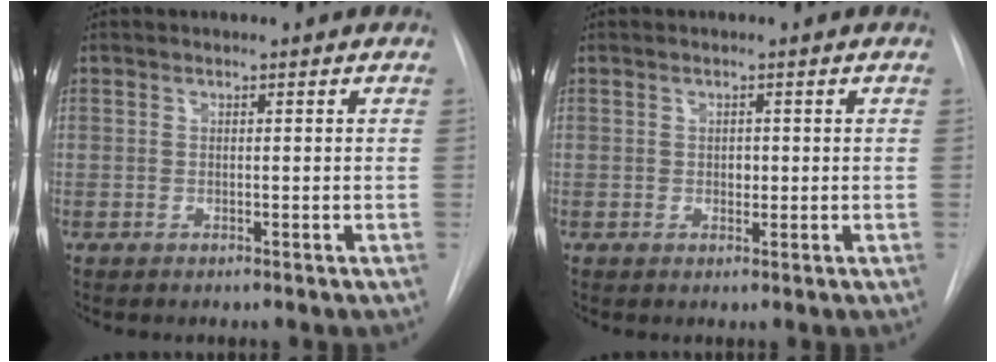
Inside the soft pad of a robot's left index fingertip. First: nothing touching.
{"total": 1.0, "force": [-0.4, 0.8, 0.6], "torque": [-0.008, -0.004, -0.006]}